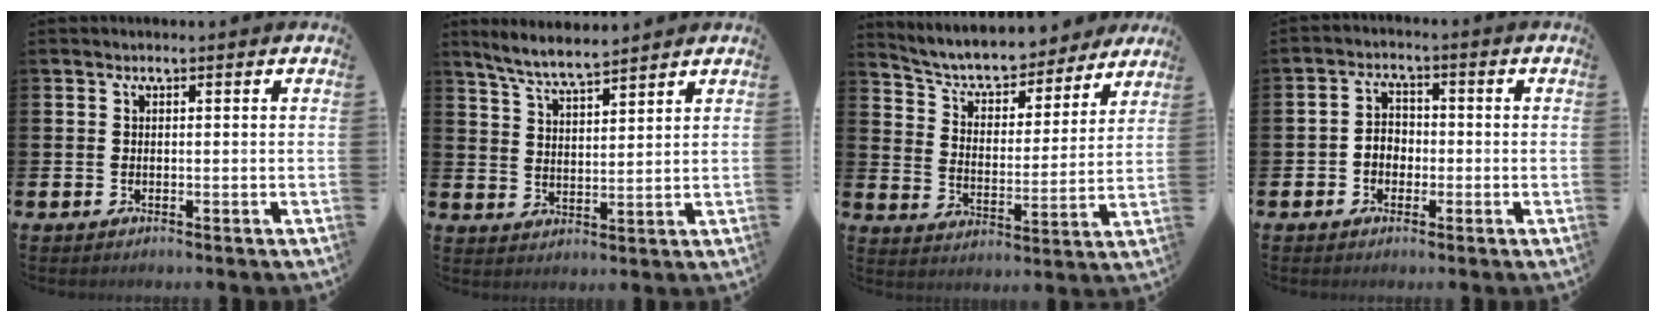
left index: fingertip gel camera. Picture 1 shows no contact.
{"total": 6.0, "force": [5.8, 0.4, 1.7], "torque": [-0.052, -0.024, 0.104]}
{"total": 6.8, "force": [6.2, 2.1, 1.5], "torque": [-0.056, -0.049, 0.103]}
{"total": 2.9, "force": [-1.1, 2.3, 1.2], "torque": [-0.017, 0.005, -0.029]}